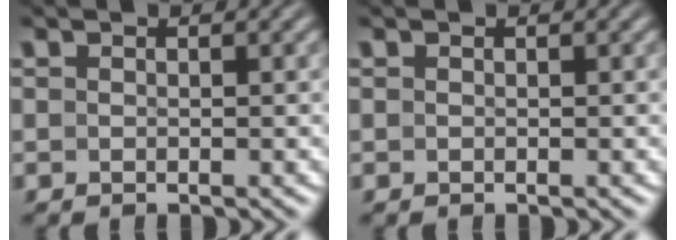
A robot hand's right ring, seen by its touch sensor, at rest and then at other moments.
{"total": 0.0}